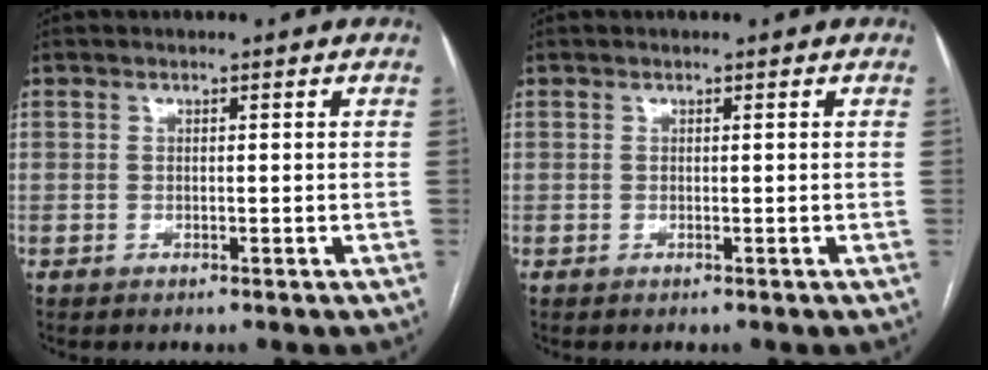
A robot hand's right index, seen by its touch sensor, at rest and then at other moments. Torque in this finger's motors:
{"motor_torque": [-0.09, 0.05, -0.01, 0.00]}